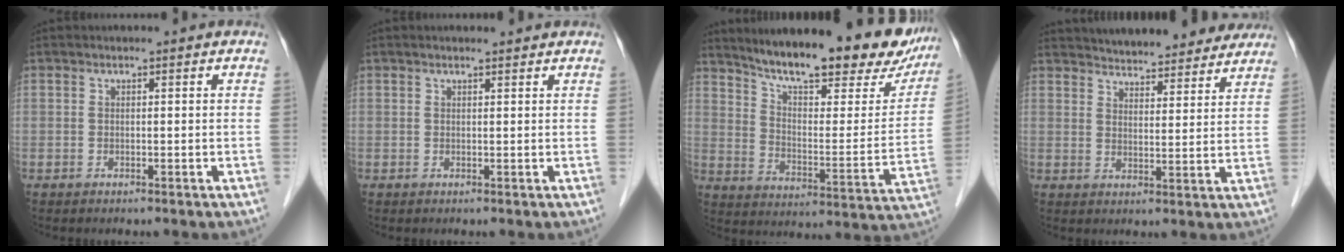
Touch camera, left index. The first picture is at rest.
{"total": 2.1, "force": [1.9, 0.2, 0.8], "torque": [-0.013, 0.015, 0.026]}
{"total": 25.2, "force": [20.3, 6.0, 13.6], "torque": [-0.195, -0.016, 0.272]}
{"total": 18.8, "force": [17.4, 4.3, 5.9], "torque": [-0.084, 0.013, 0.224]}